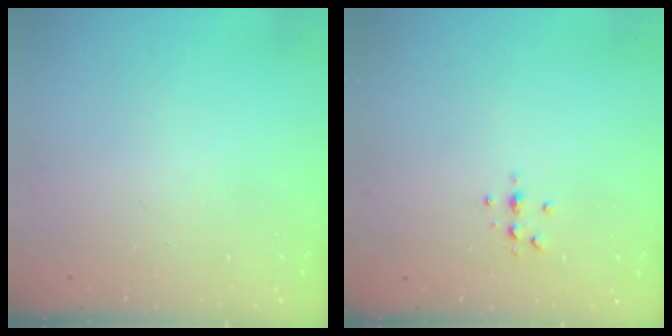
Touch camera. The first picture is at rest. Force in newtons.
{"total": 3.8, "press": 3.7, "slide": 0.4}